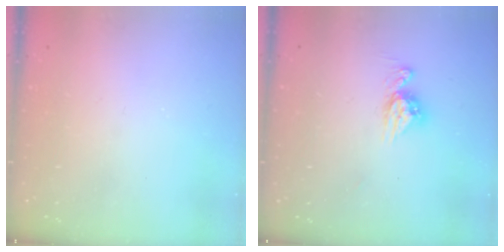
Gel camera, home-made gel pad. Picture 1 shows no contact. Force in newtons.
{"total": 8.5, "press": 8.4, "slide": 0.8}